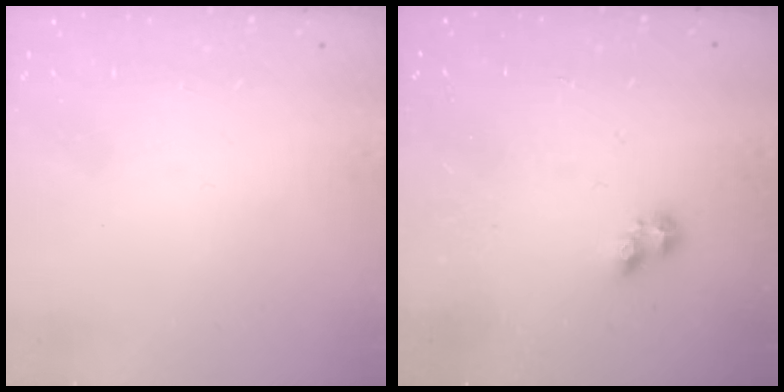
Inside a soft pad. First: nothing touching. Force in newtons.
{"total": 2.8, "press": 2.7, "slide": 0.5}